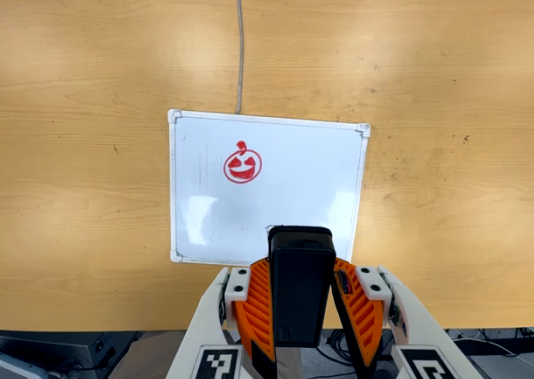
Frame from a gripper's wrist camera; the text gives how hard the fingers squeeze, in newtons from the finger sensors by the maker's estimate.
{"total": 4.7, "left": 3.9, "right": 5.5}